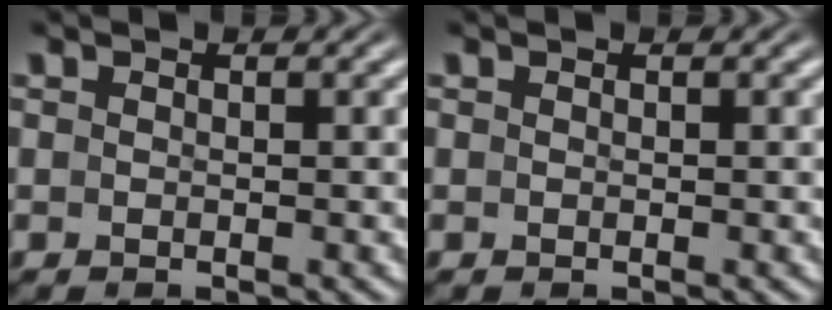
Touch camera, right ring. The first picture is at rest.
{"total": 0.0}